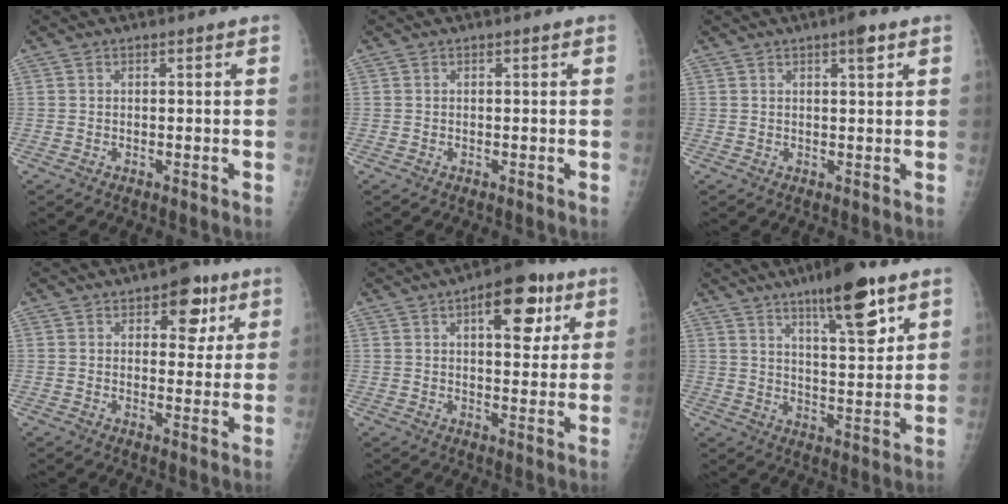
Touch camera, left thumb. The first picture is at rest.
{"total": 0.0}
{"total": 2.7, "force": [1.5, 0.6, 2.1], "torque": [-0.026, -0.004, 0.019]}
{"total": 7.3, "force": [3.6, 4.4, 4.6], "torque": [-0.020, -0.012, 0.041]}
{"total": 11.0, "force": [4.8, 5.2, 8.4], "torque": [-0.080, -0.011, 0.062]}
{"total": 12.8, "force": [7.6, 3.1, 9.8], "torque": [-0.133, -0.043, 0.118]}